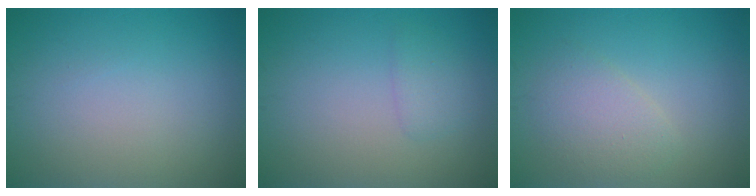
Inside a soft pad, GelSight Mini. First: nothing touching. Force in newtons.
{"total": 1.4, "press": 1.4, "slide": 0.1}
{"total": 2.6, "press": 2.6, "slide": 0.2}